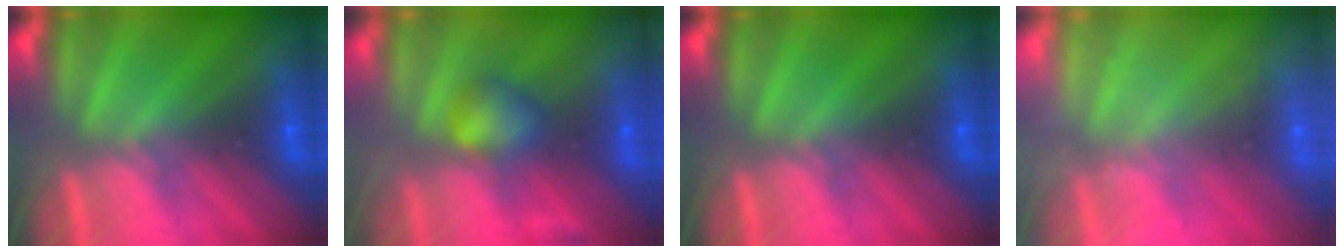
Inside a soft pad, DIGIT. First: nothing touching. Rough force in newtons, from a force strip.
{"total": 2.7}
{"total": 0.0}
{"total": 2.2}